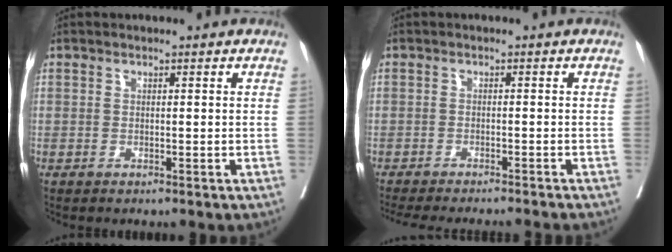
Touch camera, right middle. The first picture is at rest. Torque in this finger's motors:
{"motor_torque": [0.07, -0.21, 0.06, 0.03]}